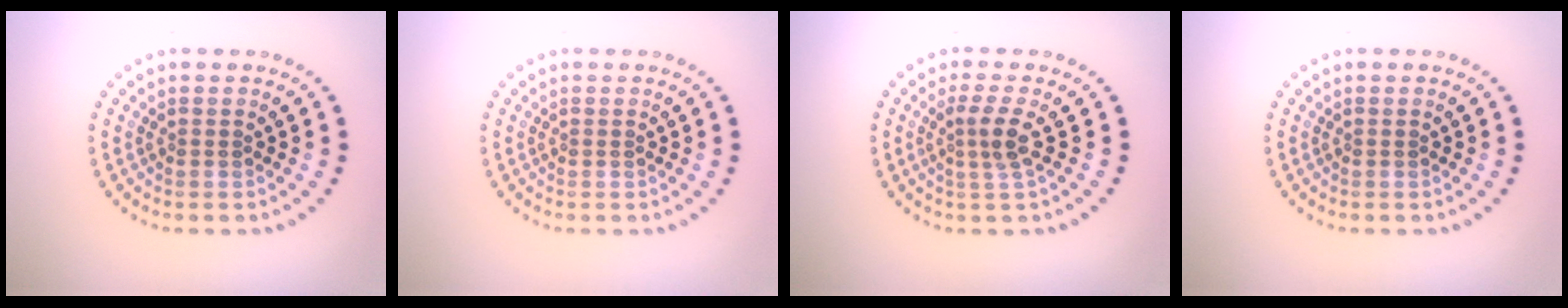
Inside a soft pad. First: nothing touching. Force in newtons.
{"total": 0.0}
{"total": 2.2, "press": 1.8, "slide": 1.4}
{"total": 0.0}